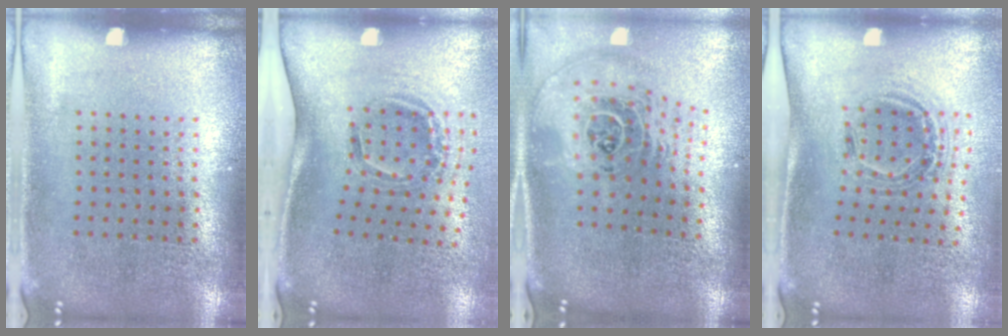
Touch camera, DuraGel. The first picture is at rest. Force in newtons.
{"total": 2.1, "press": 1.2, "slide": 1.7}
{"total": 2.6, "press": 1.9, "slide": 1.8}
{"total": 1.1, "press": 1.0, "slide": 0.4}